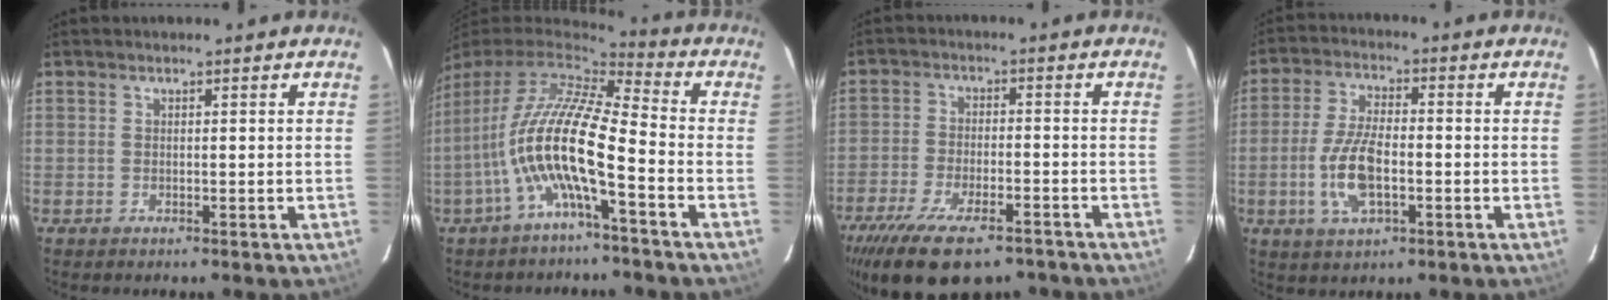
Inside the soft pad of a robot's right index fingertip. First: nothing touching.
{"total": 14.3, "force": [-4.4, 2.2, 13.4], "torque": [-0.245, -0.008, -0.088]}
{"total": 17.7, "force": [-12.8, 6.5, 10.4], "torque": [-0.215, -0.042, -0.203]}
{"total": 9.6, "force": [-2.4, 4.0, 8.4], "torque": [-0.175, 0.000, -0.044]}